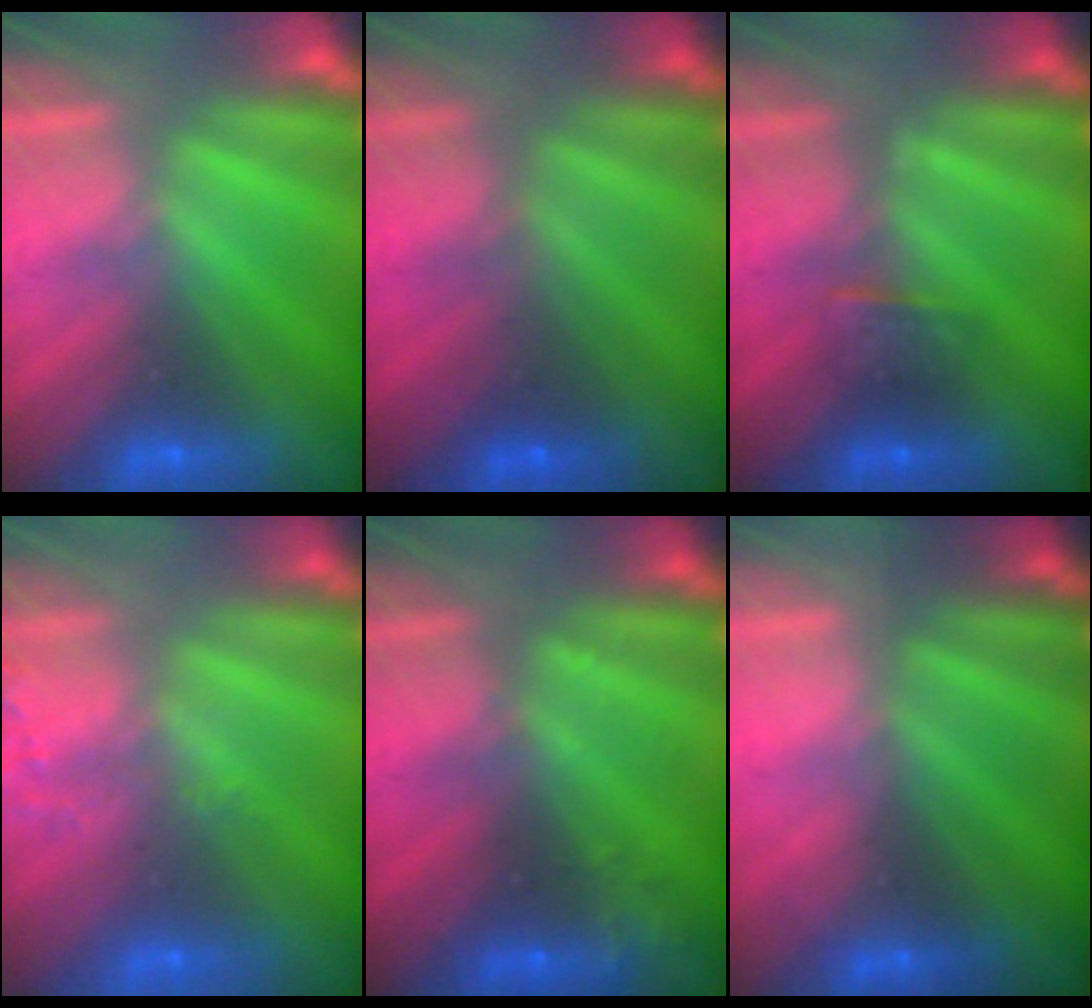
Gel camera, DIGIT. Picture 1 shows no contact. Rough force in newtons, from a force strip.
{"total": 1.9}
{"total": 2.5}
{"total": 1.9}
{"total": 2.8}
{"total": 1.5}